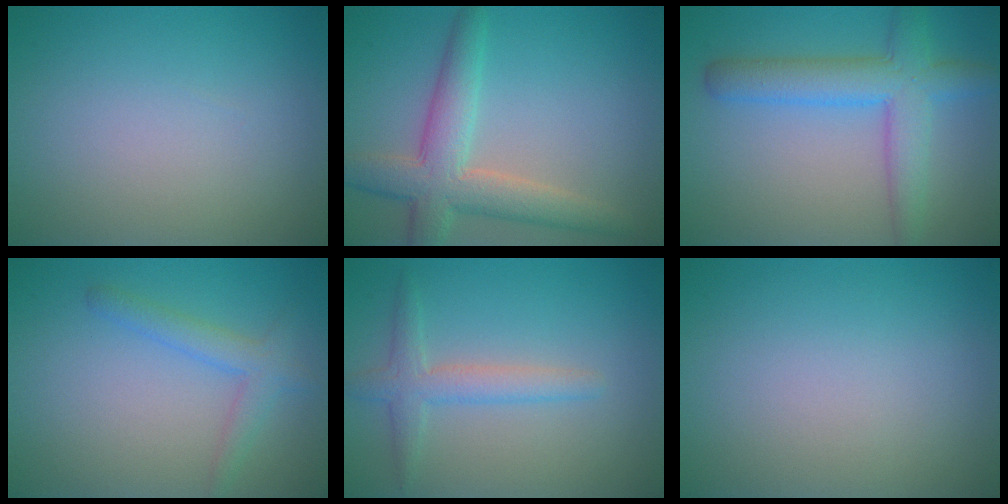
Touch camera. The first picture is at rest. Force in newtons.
{"total": 5.6, "press": 5.5, "slide": 0.2}
{"total": 5.5, "press": 5.5, "slide": 0.2}
{"total": 2.5, "press": 2.5, "slide": 0.1}
{"total": 2.7, "press": 2.7, "slide": 0.1}
{"total": 0.0}